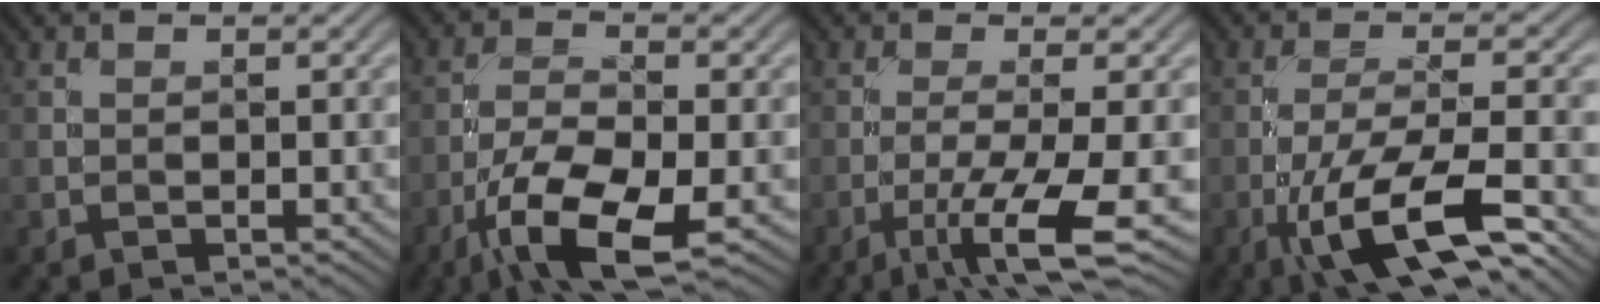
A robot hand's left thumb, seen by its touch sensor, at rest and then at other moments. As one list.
[{"total": 10.1, "force": [-5.0, 3.5, 8.0], "torque": [-0.159, -0.012, -0.099]}, {"total": 7.7, "force": [-3.3, 1.1, 6.9], "torque": [-0.117, 0.003, -0.063]}, {"total": 11.8, "force": [-6.2, 2.9, 9.7], "torque": [-0.182, -0.006, -0.114]}]